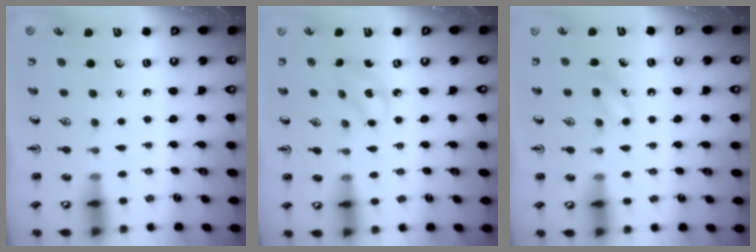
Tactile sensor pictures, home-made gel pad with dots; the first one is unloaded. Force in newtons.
{"total": 2.9, "press": 2.8, "slide": 0.7}
{"total": 3.9, "press": 3.7, "slide": 1.2}